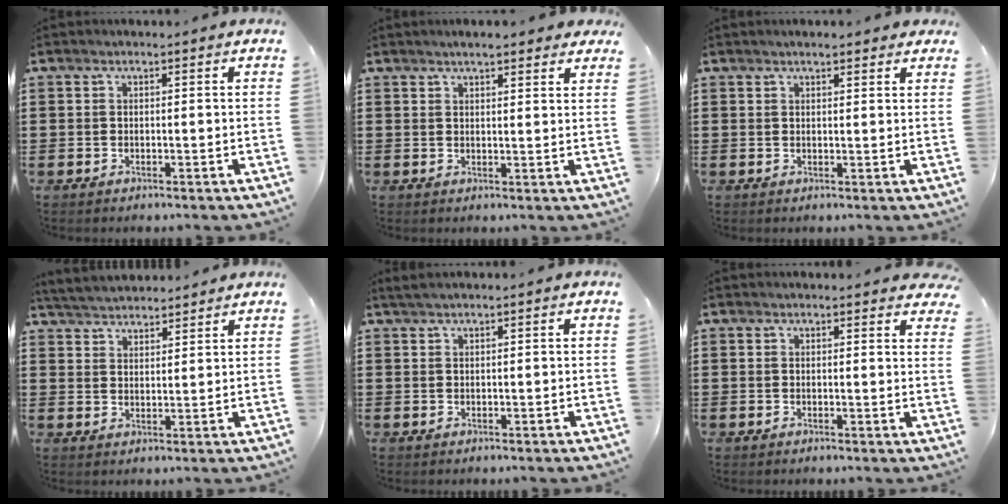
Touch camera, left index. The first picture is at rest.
{"total": 2.9, "force": [2.5, 0.4, 1.4], "torque": [-0.034, 0.004, 0.043]}
{"total": 1.6, "force": [1.4, 0.3, 0.8], "torque": [-0.018, 0.004, 0.026]}
{"total": 3.8, "force": [3.8, 0.5, 0.3], "torque": [-0.019, -0.010, 0.070]}
{"total": 0.9, "force": [0.6, 0.0, 0.7], "torque": [-0.013, 0.000, 0.012]}
{"total": 1.5, "force": [1.5, 0.3, 0.3], "torque": [-0.003, 0.000, 0.027]}